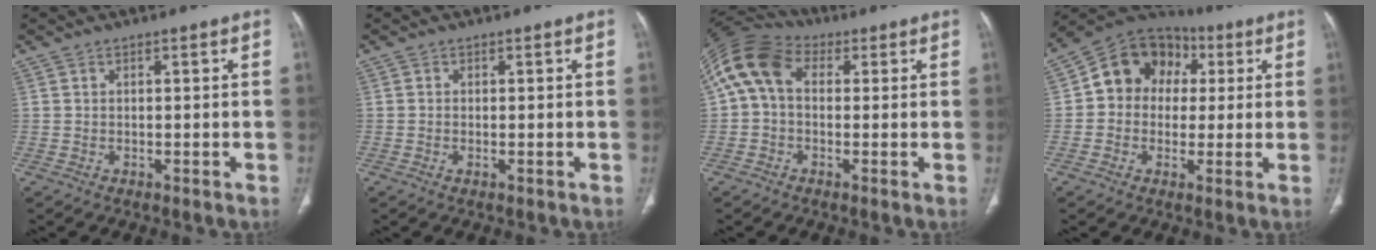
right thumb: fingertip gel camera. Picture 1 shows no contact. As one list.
[{"total": 0.6, "force": [-0.2, 0.2, 0.5], "torque": [-0.010, -0.002, -0.004]}, {"total": 10.9, "force": [1.7, 7.7, 7.5], "torque": [-0.145, 0.037, 0.019]}, {"total": 12.9, "force": [2.0, 11.0, 6.4], "torque": [-0.068, 0.027, 0.019]}]